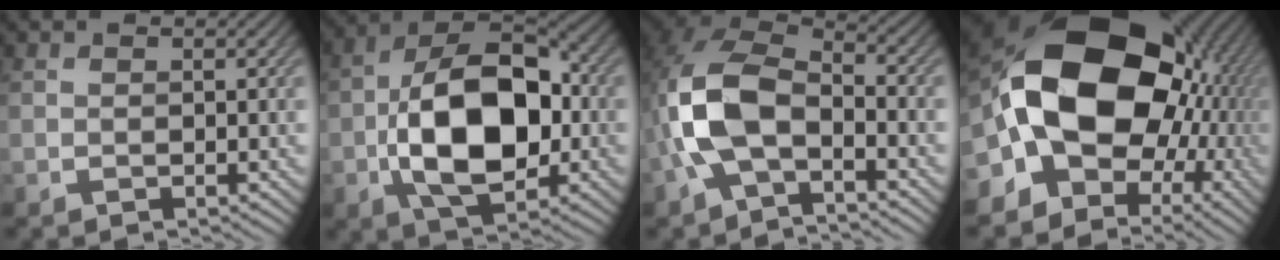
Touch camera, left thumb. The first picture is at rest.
{"total": 14.6, "force": [-2.4, 8.8, 11.4], "torque": [-0.206, -0.004, -0.050]}
{"total": 10.1, "force": [-2.8, 5.6, 7.9], "torque": [-0.182, 0.007, -0.068]}
{"total": 20.7, "force": [1.0, 15.9, 13.3], "torque": [-0.251, -0.013, 0.032]}